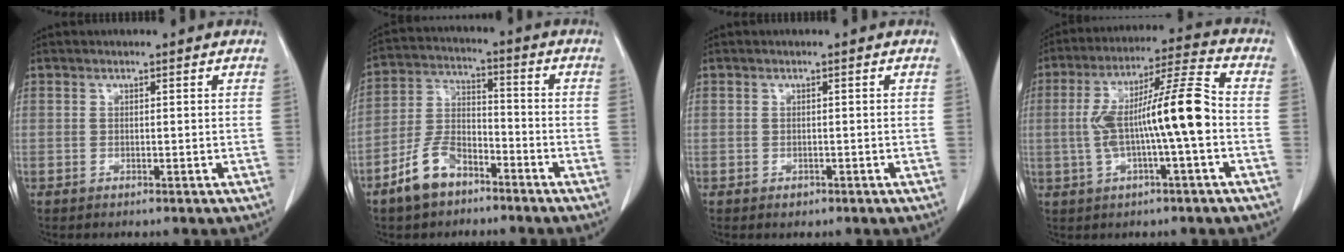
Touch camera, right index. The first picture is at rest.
{"total": 8.8, "force": [-5.9, 4.5, 4.8], "torque": [-0.112, 0.007, -0.114]}
{"total": 0.8, "force": [-0.4, 0.7, 0.2], "torque": [-0.002, 0.002, -0.004]}
{"total": 13.1, "force": [-1.2, 0.5, 13.1], "torque": [-0.237, 0.026, -0.024]}